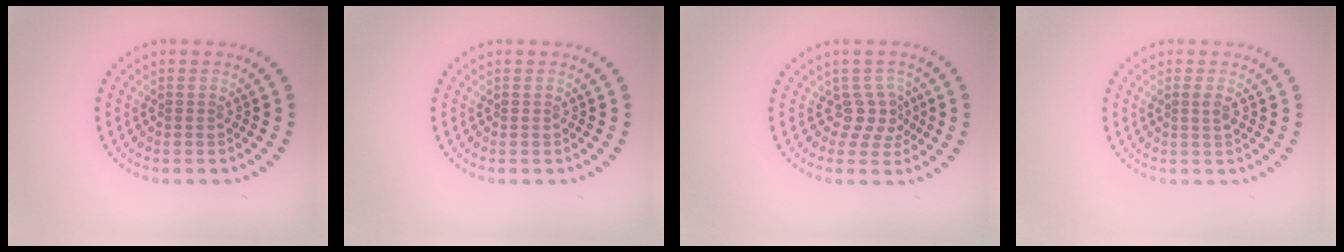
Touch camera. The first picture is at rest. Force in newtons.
{"total": 0.0}
{"total": 2.4, "press": 1.6, "slide": 1.7}
{"total": 0.9, "press": 0.8, "slide": 0.4}